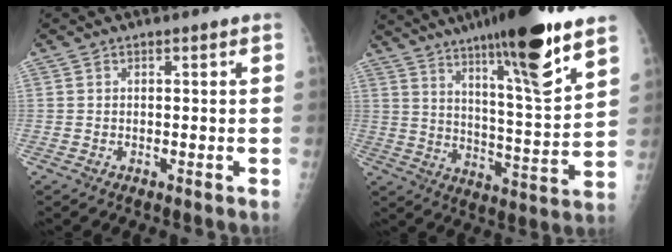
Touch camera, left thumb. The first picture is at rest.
{"total": 20.4, "force": [13.3, 2.6, 15.3], "torque": [-0.223, -0.068, 0.213]}